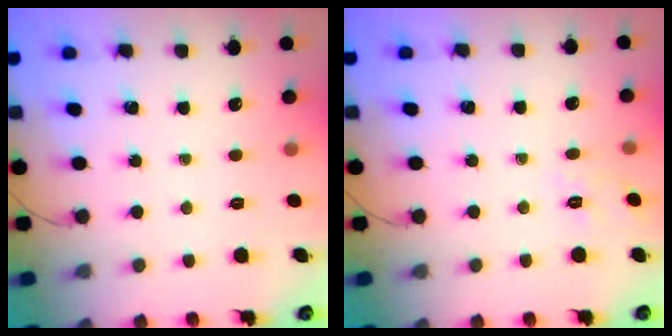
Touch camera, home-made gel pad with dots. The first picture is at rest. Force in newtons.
{"total": 1.8, "press": 0.3, "slide": 1.8}